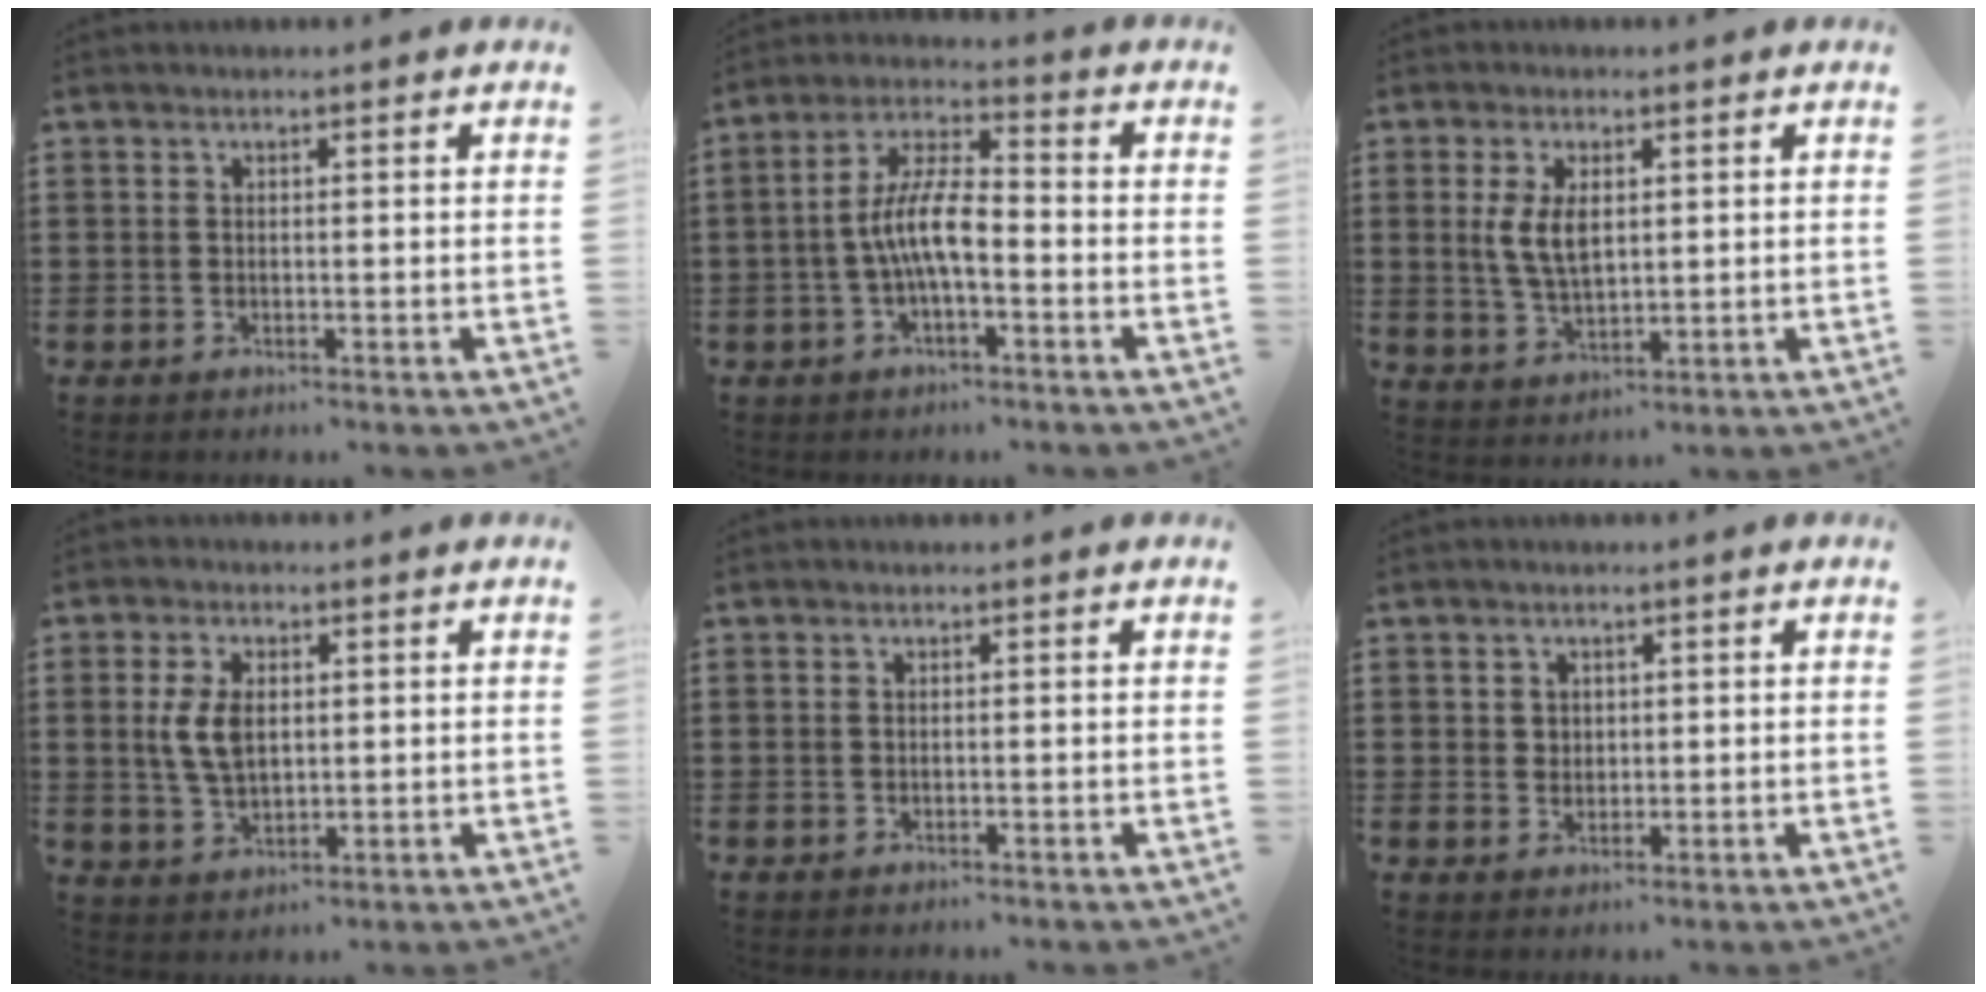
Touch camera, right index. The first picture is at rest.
{"total": 8.3, "force": [-1.9, 2.8, 7.6], "torque": [-0.165, -0.004, -0.042]}
{"total": 5.9, "force": [1.1, 2.9, 5.1], "torque": [-0.112, 0.006, 0.016]}
{"total": 6.0, "force": [0.9, 3.4, 4.9], "torque": [-0.116, 0.006, 0.010]}
{"total": 0.0}
{"total": 1.7, "force": [0.7, 1.5, 0.3], "torque": [-0.010, 0.008, 0.014]}